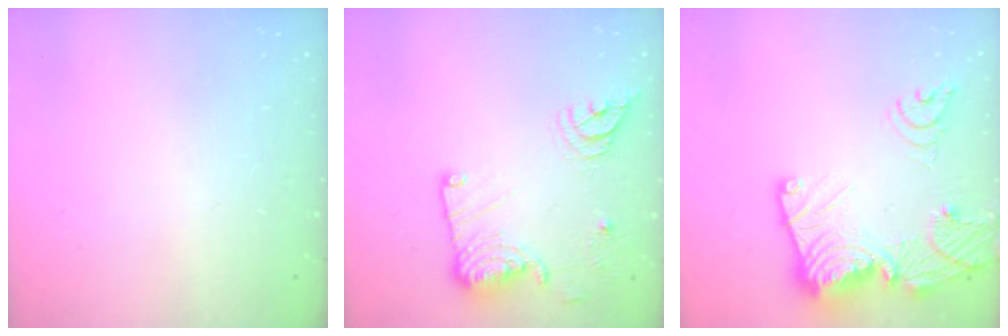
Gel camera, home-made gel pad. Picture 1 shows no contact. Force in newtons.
{"total": 15.4, "press": 15.3, "slide": 1.5}
{"total": 21.8, "press": 21.7, "slide": 2.3}